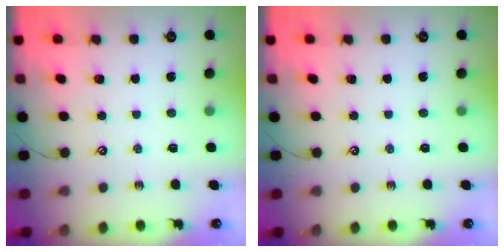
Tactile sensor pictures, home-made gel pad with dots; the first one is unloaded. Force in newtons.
{"total": 0.0}